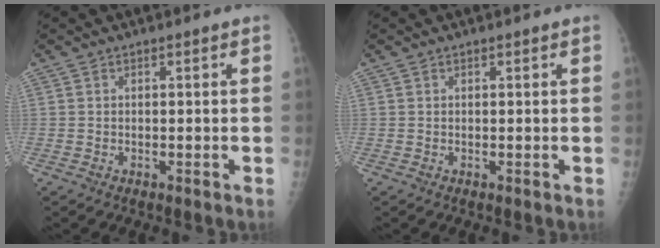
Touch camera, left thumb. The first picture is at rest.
{"total": 0.0}